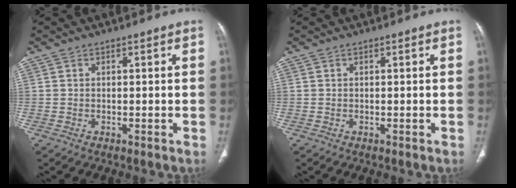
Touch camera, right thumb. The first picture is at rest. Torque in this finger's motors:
{"motor_torque": [0.00, 0.00, 0.01, 0.01, 0.01]}